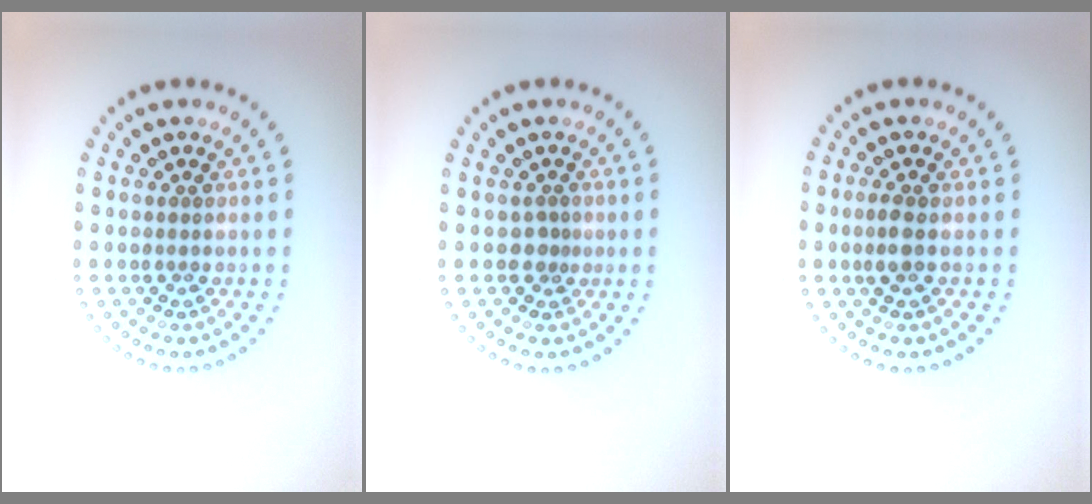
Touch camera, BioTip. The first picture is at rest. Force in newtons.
{"total": 0.8, "press": 0.4, "slide": 0.7}
{"total": 1.3, "press": 1.3, "slide": 0.4}